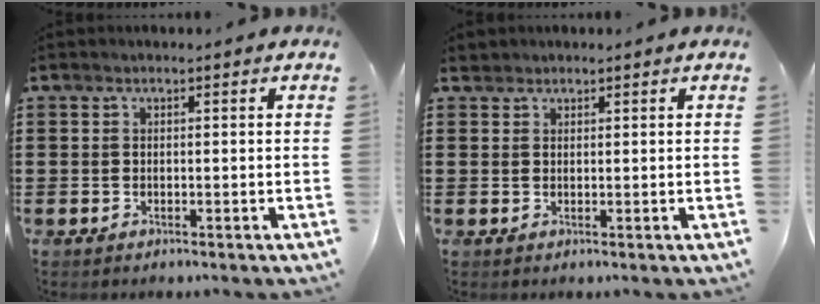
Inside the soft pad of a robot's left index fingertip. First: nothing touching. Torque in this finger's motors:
{"motor_torque": [0.31, -0.31, 0.00, -0.01]}